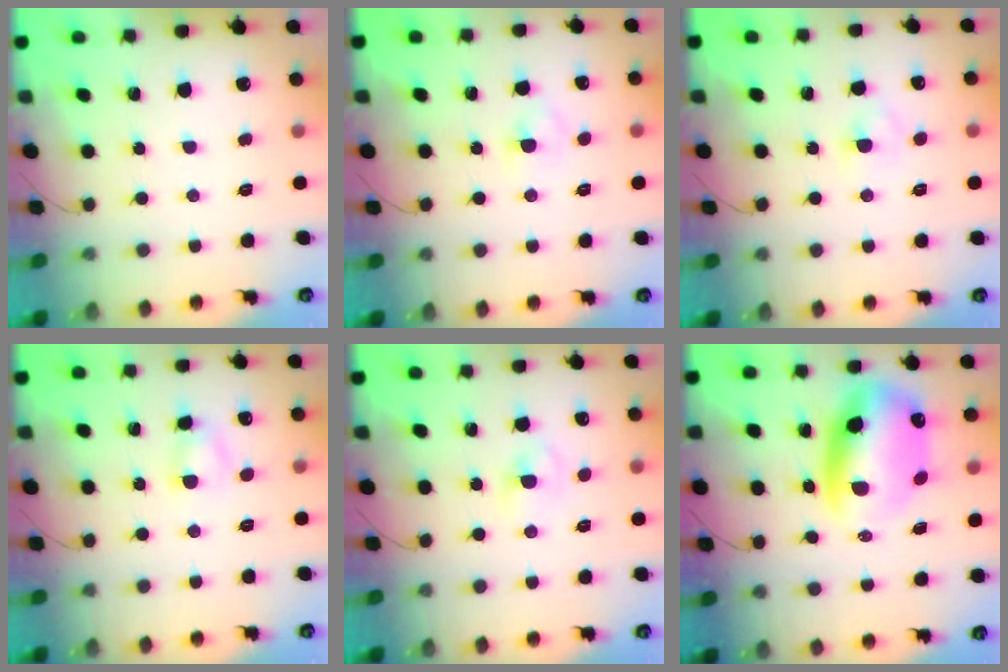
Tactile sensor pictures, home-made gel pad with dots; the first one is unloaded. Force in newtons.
{"total": 2.6, "press": 2.4, "slide": 1.1}
{"total": 2.6, "press": 2.4, "slide": 1.1}
{"total": 3.0, "press": 2.7, "slide": 1.3}
{"total": 1.9, "press": 1.7, "slide": 0.8}
{"total": 12.6, "press": 12.2, "slide": 3.0}